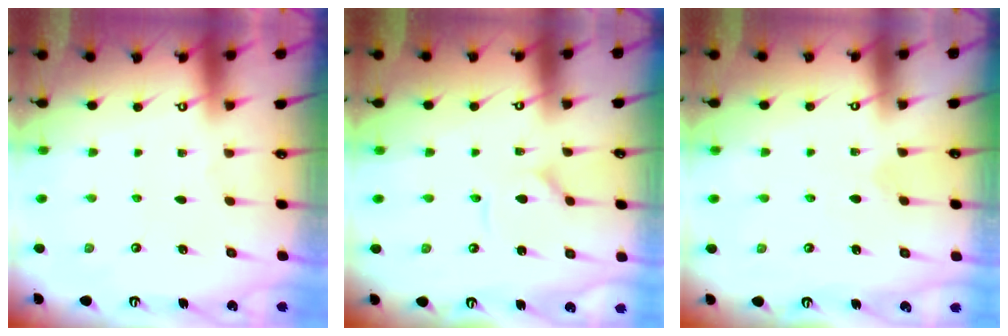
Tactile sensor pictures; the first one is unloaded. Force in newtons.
{"total": 2.1, "press": 2.1, "slide": 0.2}
{"total": 2.0, "press": 2.0, "slide": 0.1}